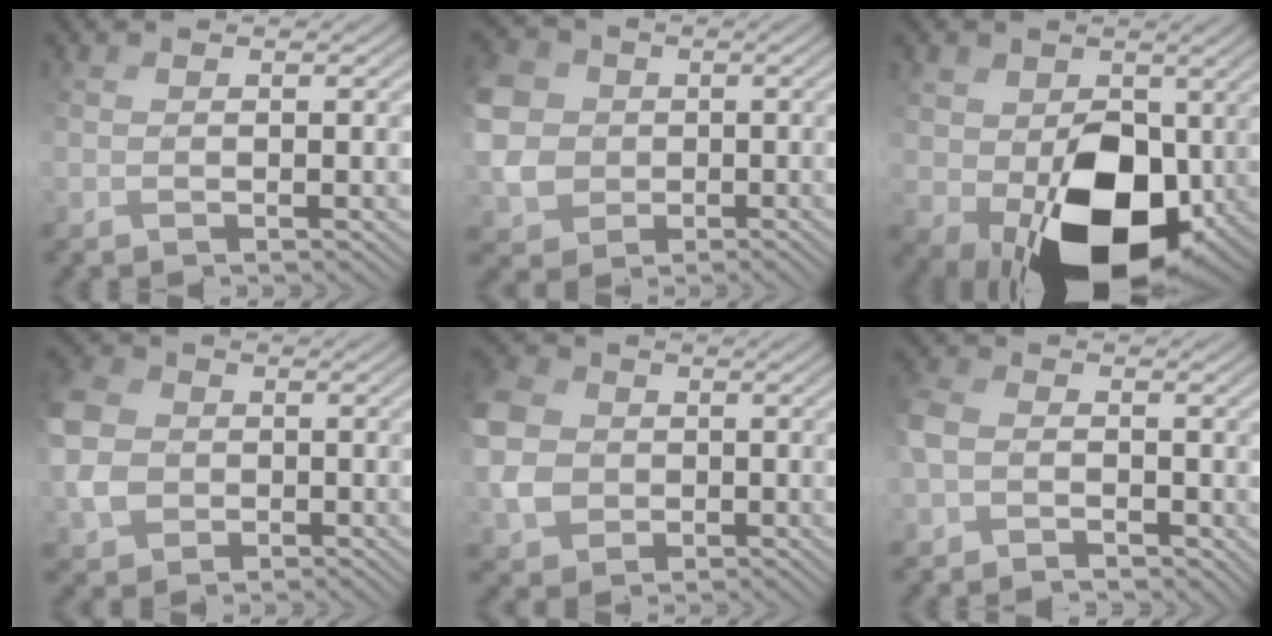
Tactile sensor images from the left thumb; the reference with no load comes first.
{"total": 7.0, "force": [0.6, 6.3, 2.9], "torque": [-0.101, 0.005, 0.008]}
{"total": 13.1, "force": [0.2, 9.5, 9.0], "torque": [-0.162, -0.034, 0.018]}
{"total": 5.5, "force": [-0.4, 4.9, 2.5], "torque": [-0.078, 0.004, -0.021]}
{"total": 6.6, "force": [-0.1, 5.9, 3.0], "torque": [-0.096, 0.003, -0.008]}
{"total": 2.4, "force": [-1.1, 1.9, 1.0], "torque": [-0.037, 0.006, -0.029]}